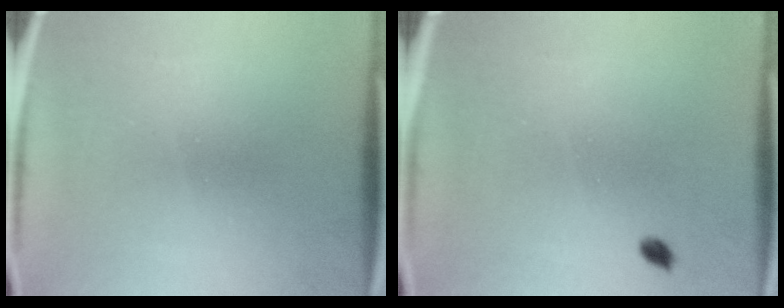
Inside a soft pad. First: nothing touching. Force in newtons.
{"total": 1.0}